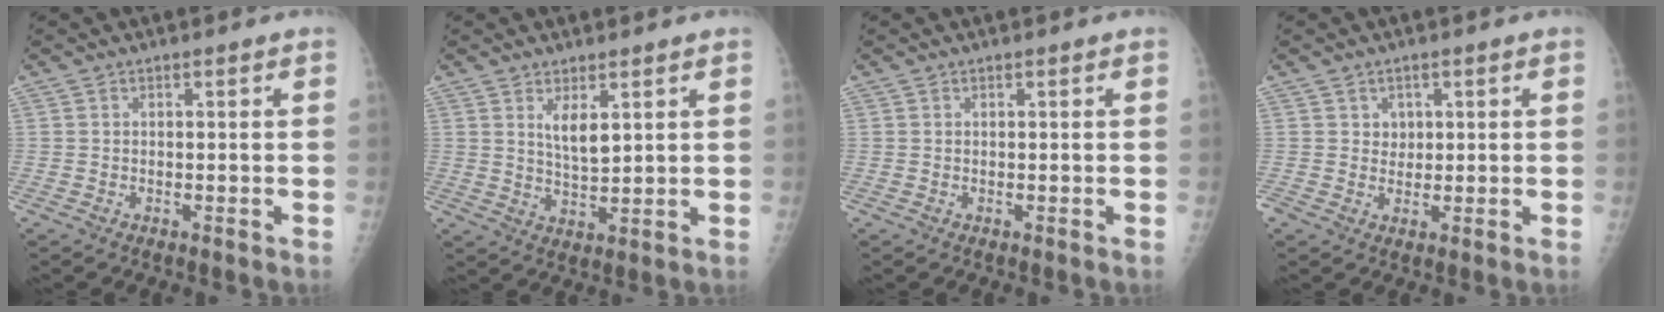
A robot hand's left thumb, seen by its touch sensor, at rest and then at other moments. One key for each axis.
{"total": 5.0, "fx": 2.3, "fy": 1.9, "fz": 4.0, "tx": -0.064, "ty": -0.024, "tz": 0.047}
{"total": 0.0}
{"total": 2.2, "fx": 0.8, "fy": 2.0, "fz": 0.6, "tx": 0.009, "ty": -0.003, "tz": 0.011}